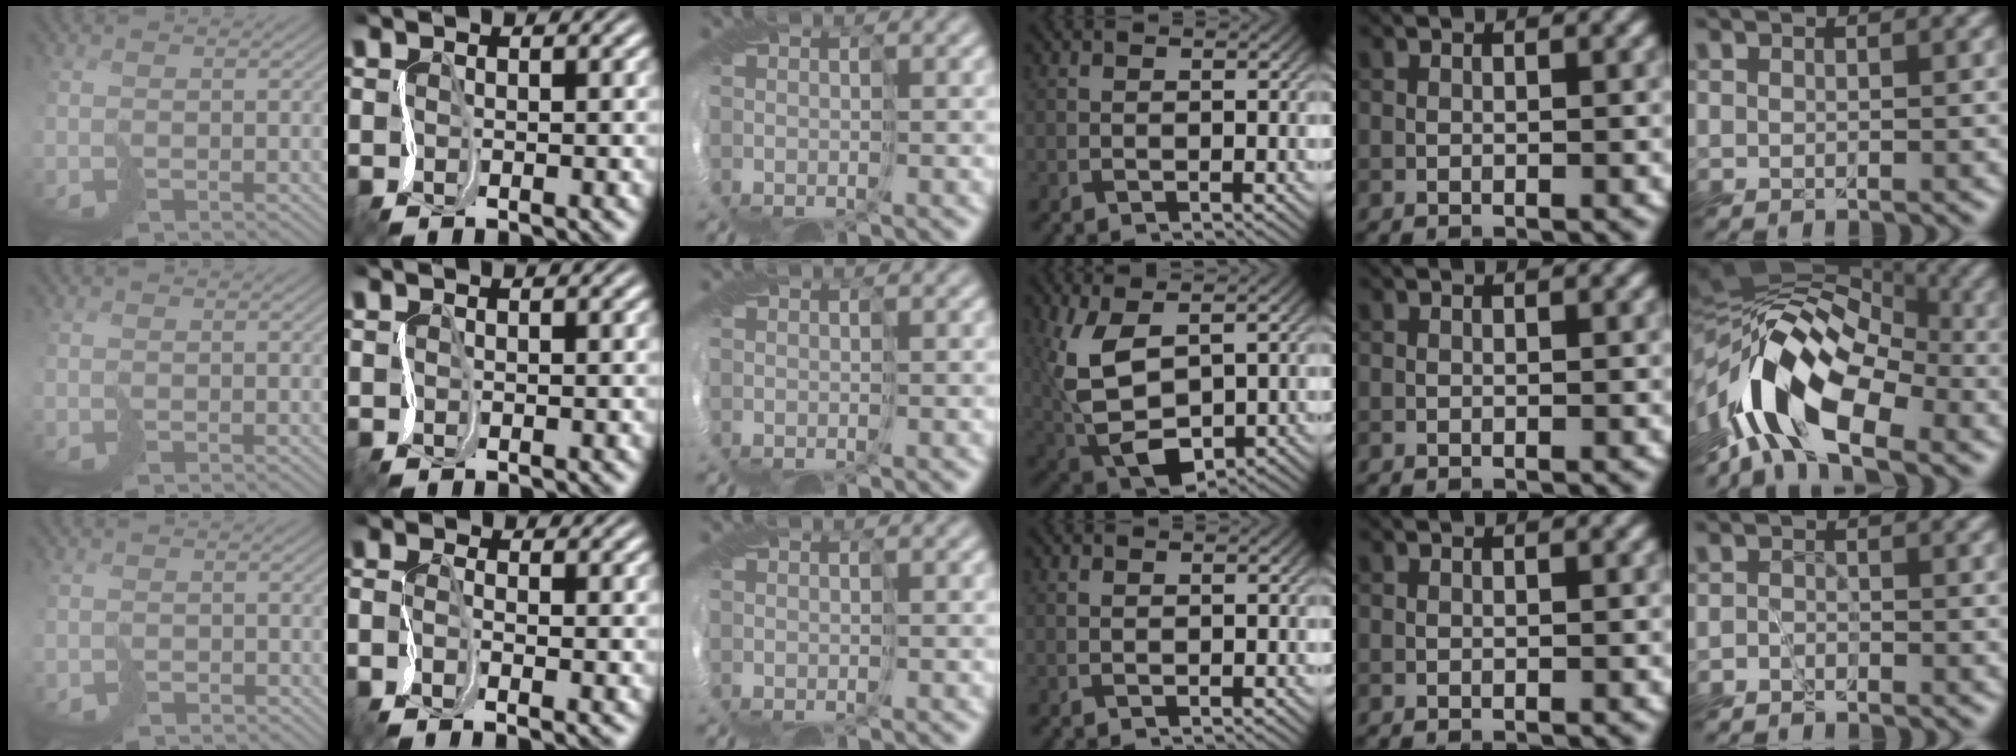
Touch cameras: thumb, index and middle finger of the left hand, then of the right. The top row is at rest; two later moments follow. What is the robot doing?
{"motion": "cut", "object": "bubble wrap"}